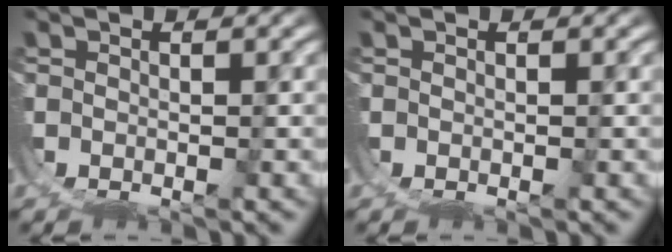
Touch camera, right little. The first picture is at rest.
{"total": 0.0}